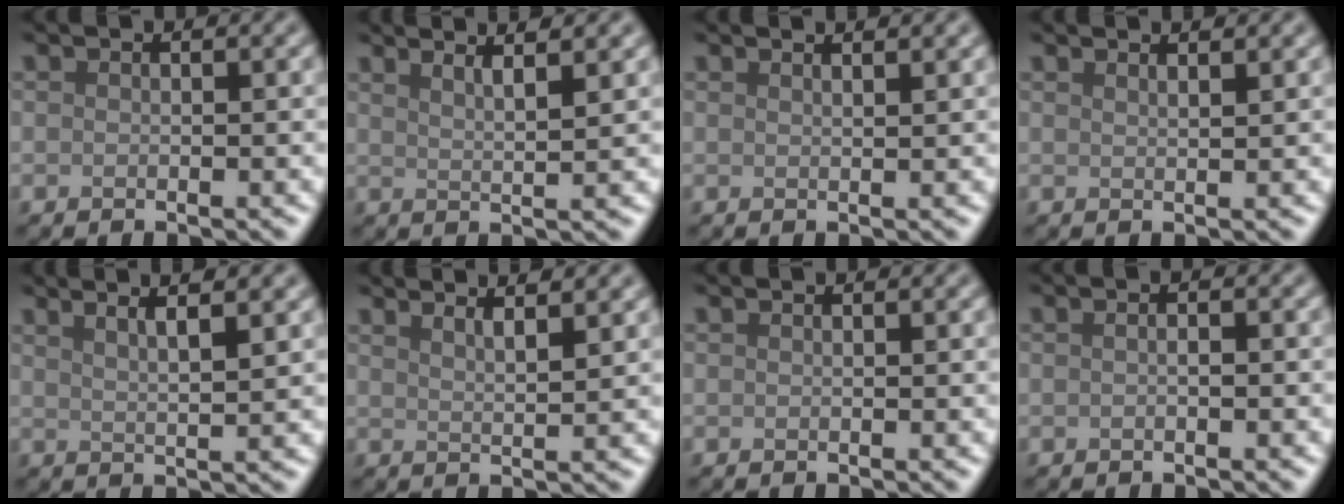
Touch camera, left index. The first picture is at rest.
{"total": 4.2, "force": [3.0, 1.1, 2.8], "torque": [-0.022, 0.020, 0.017]}
{"total": 2.4, "force": [1.9, 0.9, 1.3], "torque": [0.006, 0.009, -0.001]}
{"total": 2.0, "force": [1.6, 0.7, 1.1], "torque": [0.005, 0.005, 0.002]}
{"total": 4.5, "force": [2.8, 1.2, 3.3], "torque": [-0.028, 0.019, 0.019]}
{"total": 3.9, "force": [2.9, 1.1, 2.4], "torque": [-0.008, 0.020, 0.015]}
{"total": 0.0}
{"total": 1.5, "force": [0.3, 0.7, 1.3], "torque": [-0.005, -0.001, -0.013]}